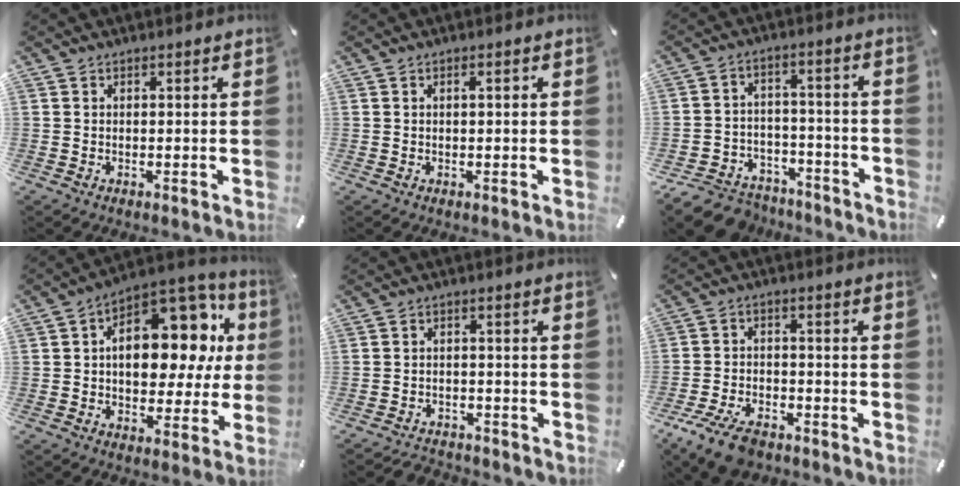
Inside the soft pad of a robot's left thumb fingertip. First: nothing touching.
{"total": 1.1, "force": [0.1, 0.3, 1.0], "torque": [-0.018, 0.002, 0.001]}
{"total": 8.7, "force": [-6.1, 5.8, 2.2], "torque": [-0.032, 0.040, -0.108]}
{"total": 19.3, "force": [4.8, 12.2, 14.2], "torque": [-0.176, -0.043, 0.084]}
{"total": 3.3, "force": [-2.9, 1.5, 0.5], "torque": [-0.015, 0.016, -0.059]}
{"total": 8.9, "force": [-6.2, 4.4, 4.7], "torque": [-0.092, 0.031, -0.115]}